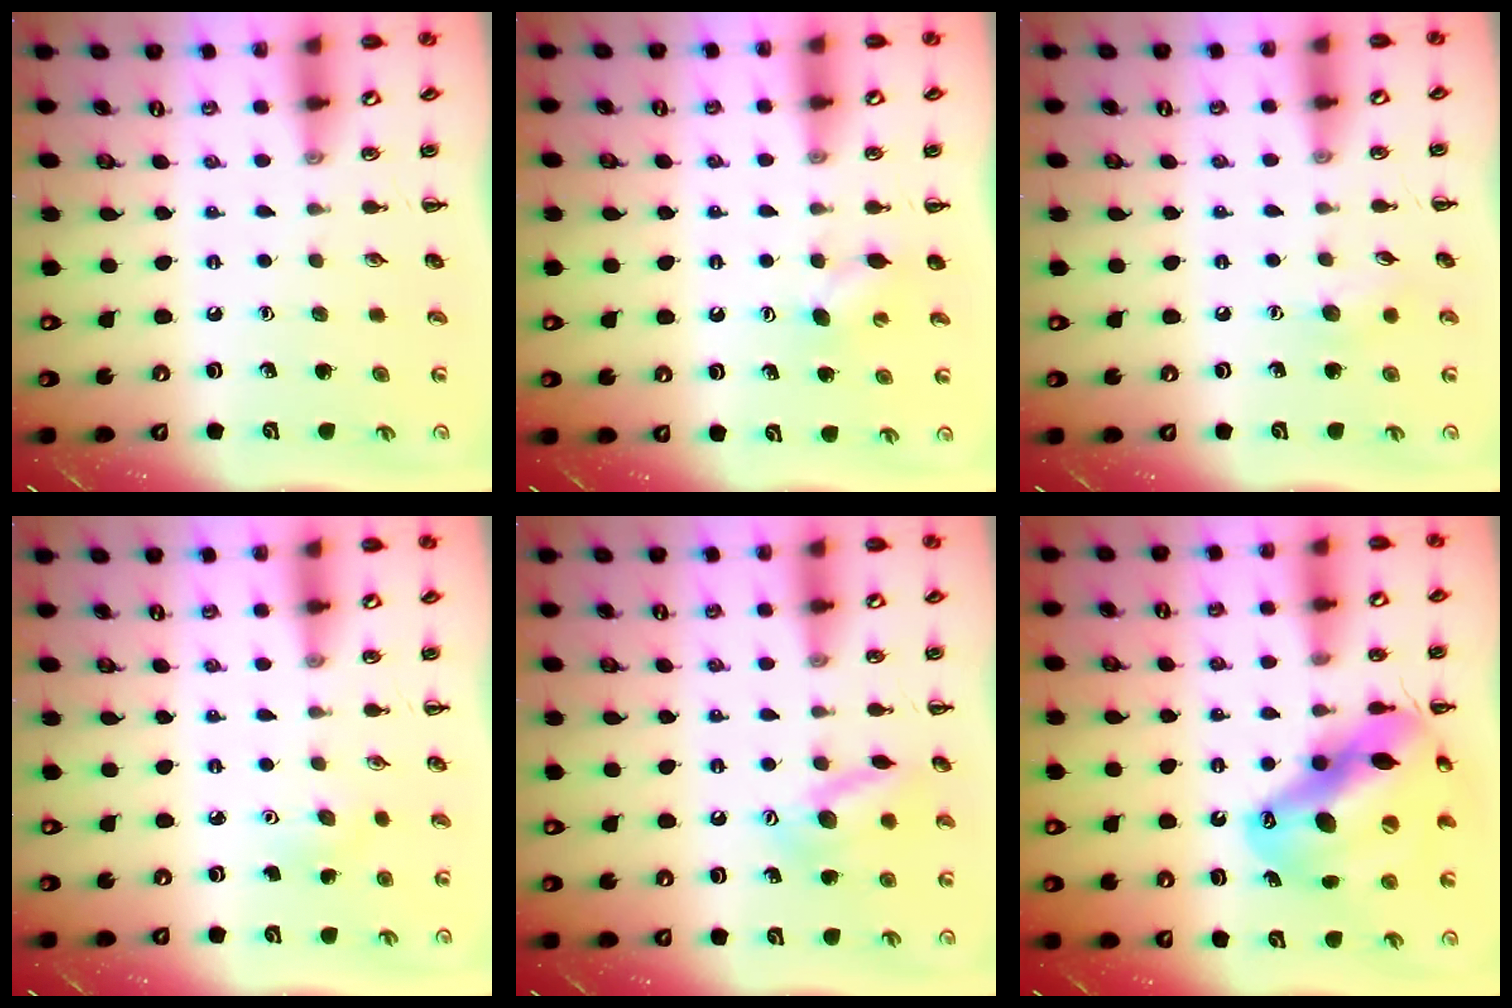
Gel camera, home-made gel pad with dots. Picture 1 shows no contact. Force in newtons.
{"total": 4.7, "press": 4.6, "slide": 1.2}
{"total": 6.7, "press": 6.5, "slide": 1.7}
{"total": 2.8, "press": 2.8, "slide": 0.7}
{"total": 12.9, "press": 12.9, "slide": 0.7}
{"total": 19.4, "press": 18.6, "slide": 5.4}